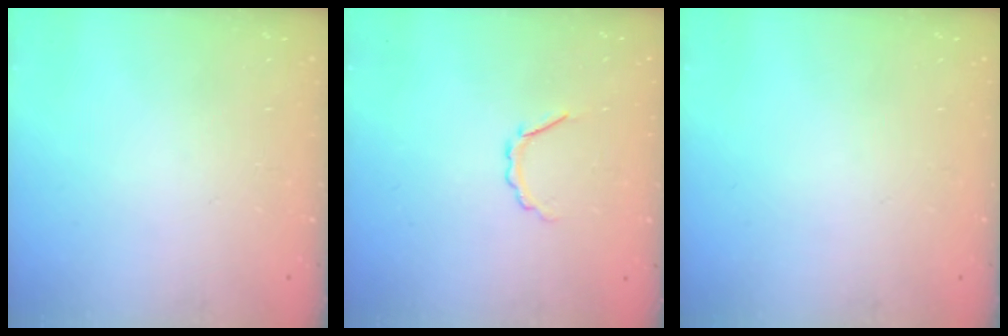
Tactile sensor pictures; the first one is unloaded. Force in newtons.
{"total": 2.9, "press": 2.7, "slide": 0.8}
{"total": 0.0}